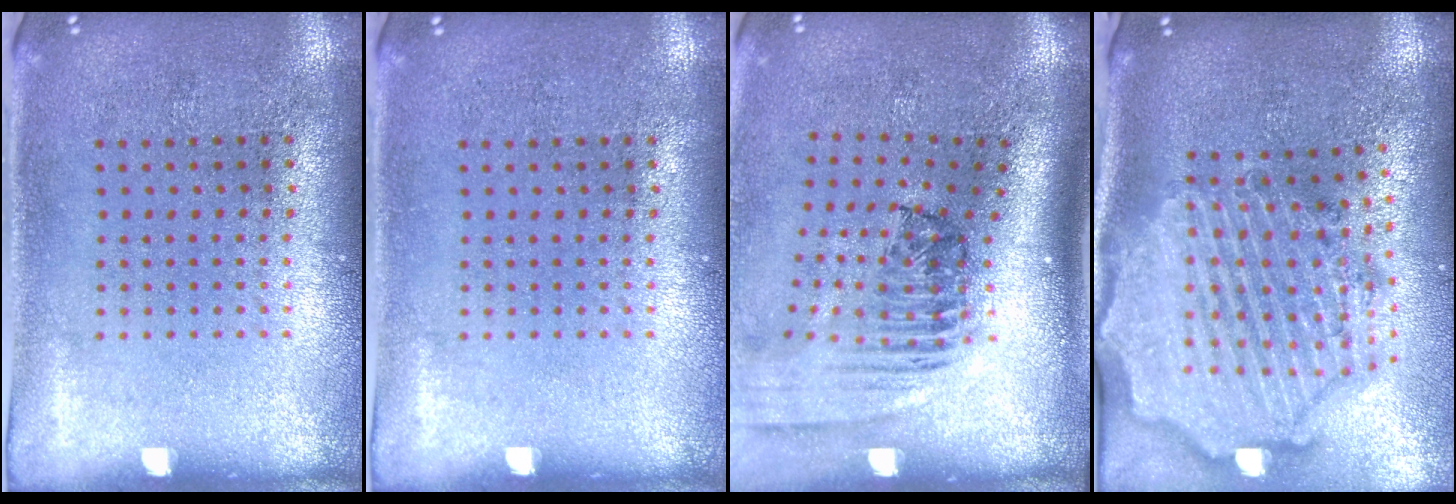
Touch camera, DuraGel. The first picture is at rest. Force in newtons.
{"total": 0.0}
{"total": 2.5, "press": 1.7, "slide": 1.8}
{"total": 3.6, "press": 3.0, "slide": 2.0}